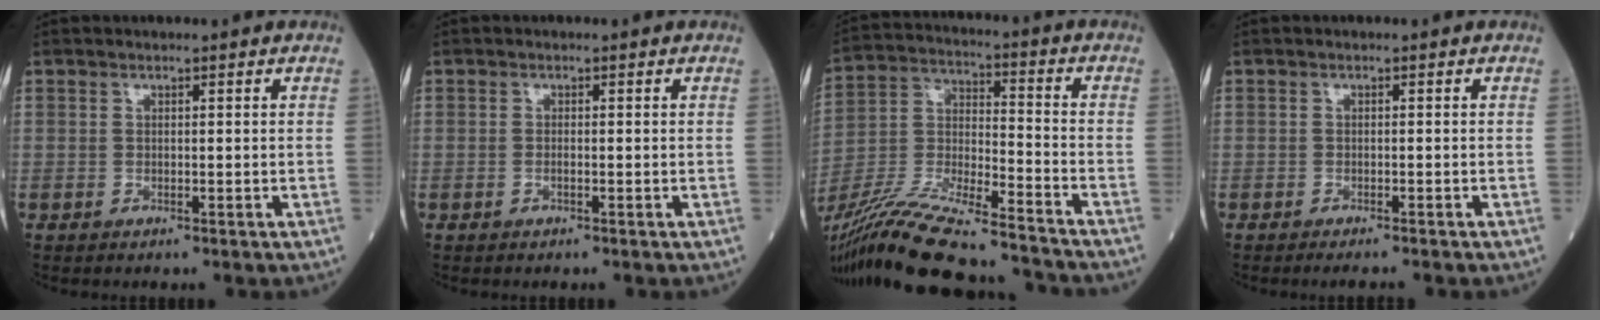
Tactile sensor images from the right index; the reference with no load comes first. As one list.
[{"total": 0.5, "force": [-0.3, 0.1, 0.5], "torque": [-0.010, 0.000, -0.005]}, {"total": 23.7, "force": [-20.5, 2.1, 11.8], "torque": [-0.244, -0.036, -0.356]}, {"total": 2.8, "force": [-2.5, 0.2, 1.3], "torque": [-0.014, -0.005, -0.032]}]